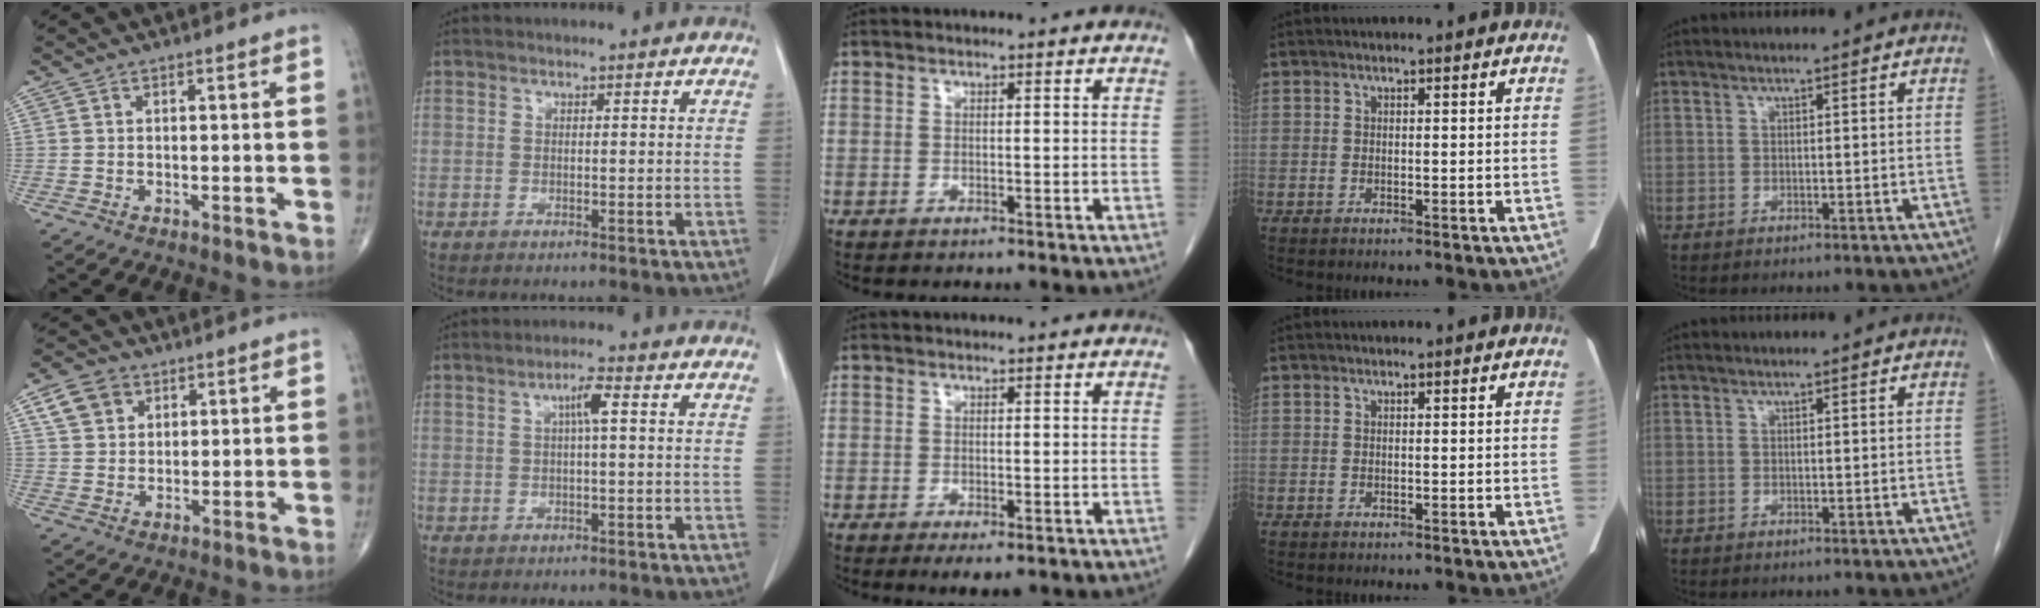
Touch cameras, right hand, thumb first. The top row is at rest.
{"thumb": {"total": 6.6, "force": [3.1, 5.1, 2.9], "torque": [-0.032, -0.005, 0.057]}, "index": {"total": 3.2, "force": [0.7, 0.4, 3.1], "torque": [-0.053, 0.009, 0.009]}, "middle": {"total": 2.9, "force": [-1.6, 1.0, 2.2], "torque": [-0.028, -0.005, -0.019]}}